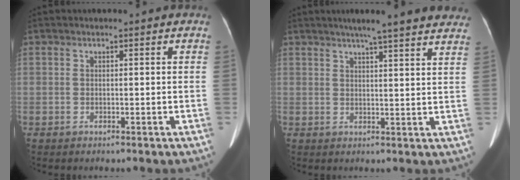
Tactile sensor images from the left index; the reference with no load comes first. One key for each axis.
{"total": 14.8, "fx": 12.6, "fy": 0.8, "fz": 7.7, "tx": -0.101, "ty": 0.018, "tz": 0.142}